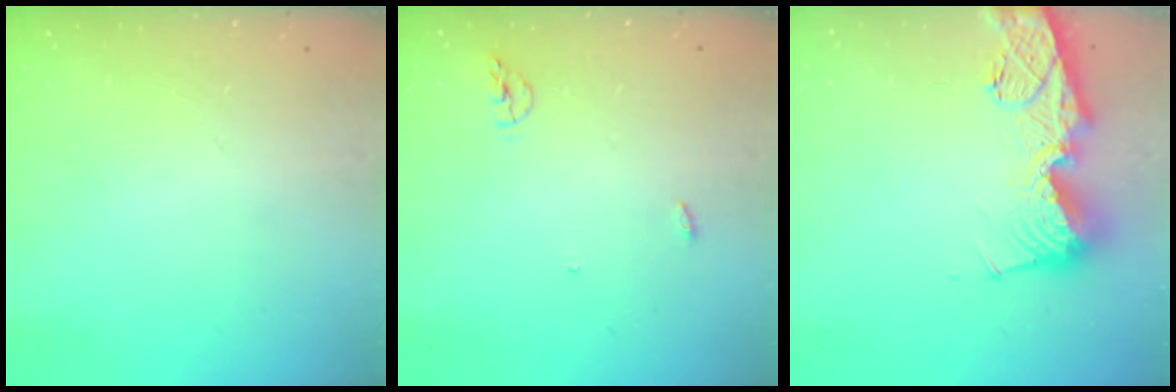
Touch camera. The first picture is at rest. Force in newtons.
{"total": 4.3, "press": 4.1, "slide": 1.0}
{"total": 16.1, "press": 16.0, "slide": 1.6}